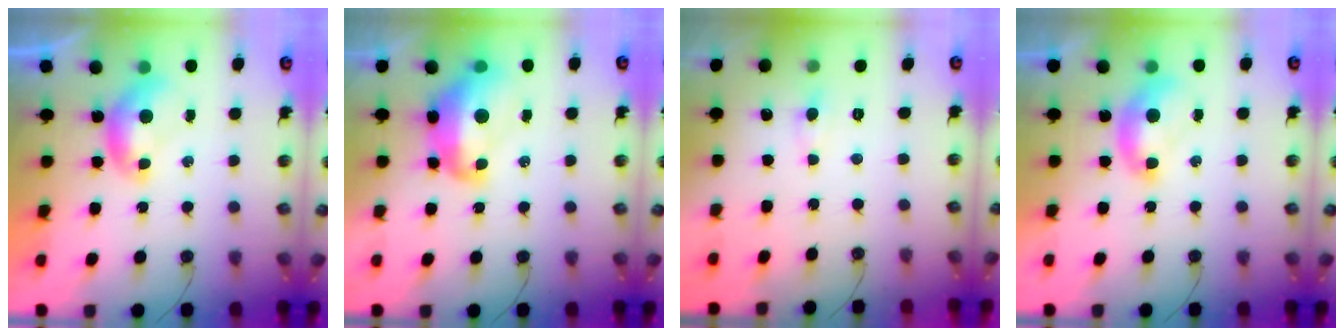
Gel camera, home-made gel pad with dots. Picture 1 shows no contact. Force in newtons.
{"total": 8.9, "press": 8.8, "slide": 1.5}
{"total": 1.6, "press": 1.5, "slide": 0.6}
{"total": 1.4, "press": 1.4, "slide": 0.3}